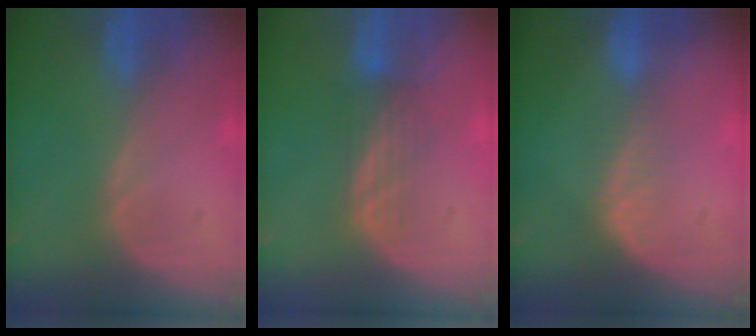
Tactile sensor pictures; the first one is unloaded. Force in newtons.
{"total": 3.5, "press": 2.9, "slide": 1.9}
{"total": 2.5, "press": 2.0, "slide": 1.6}